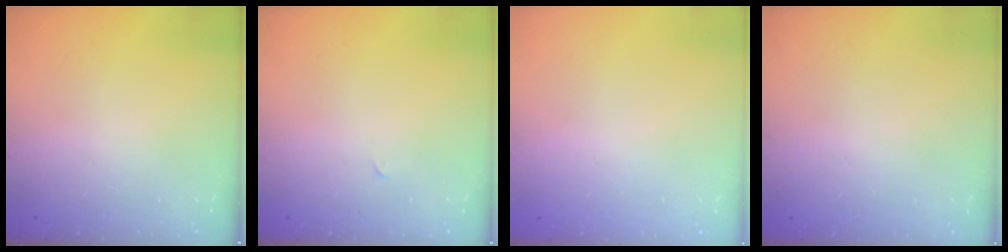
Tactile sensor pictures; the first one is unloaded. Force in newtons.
{"total": 0.0}
{"total": 0.0}
{"total": 0.0}